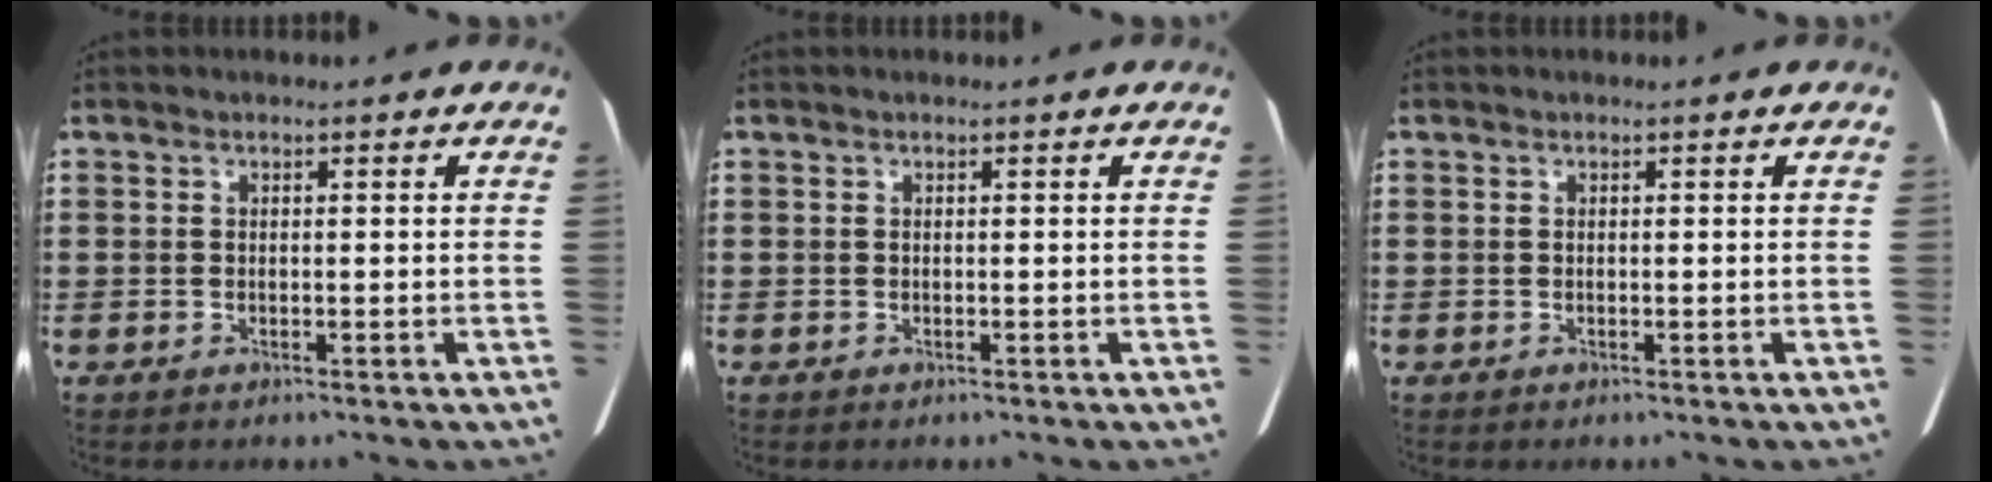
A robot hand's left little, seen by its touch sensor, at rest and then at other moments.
{"total": 0.0}
{"total": 0.0}